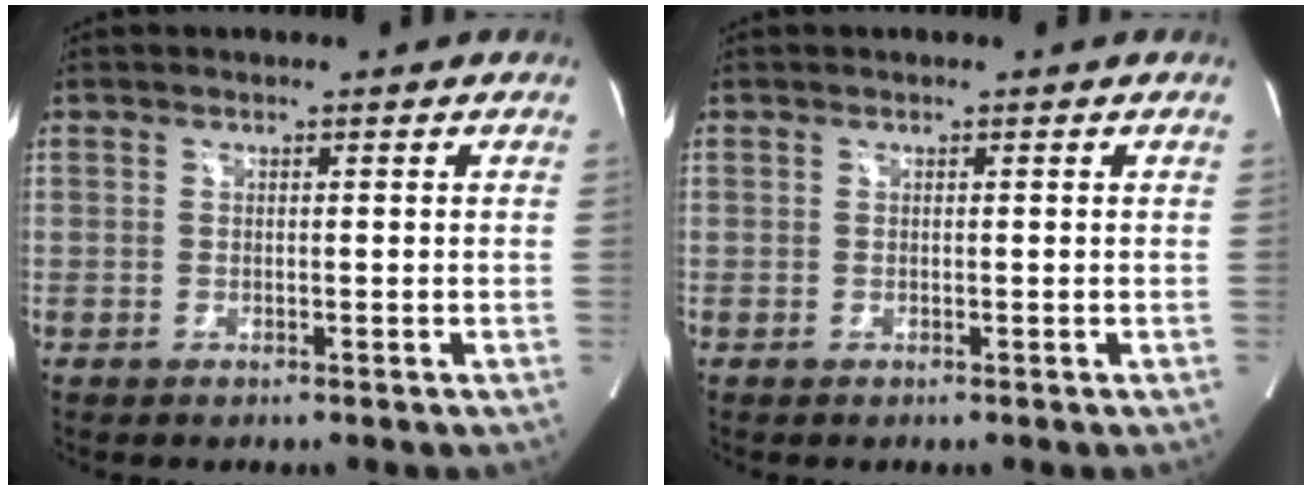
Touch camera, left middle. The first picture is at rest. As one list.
[{"total": 0.0}]